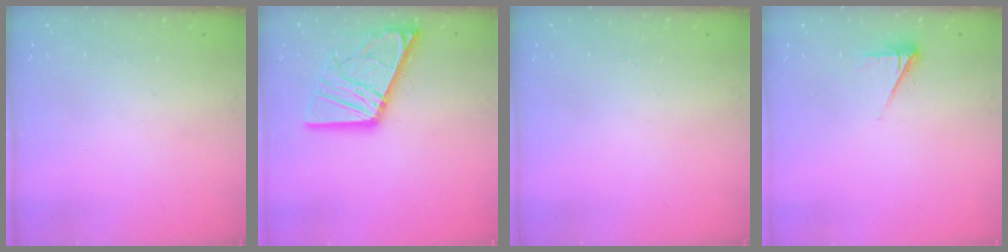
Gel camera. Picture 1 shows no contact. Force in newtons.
{"total": 16.2, "press": 16.2, "slide": 1.7}
{"total": 0.0}
{"total": 5.5, "press": 5.5, "slide": 0.7}